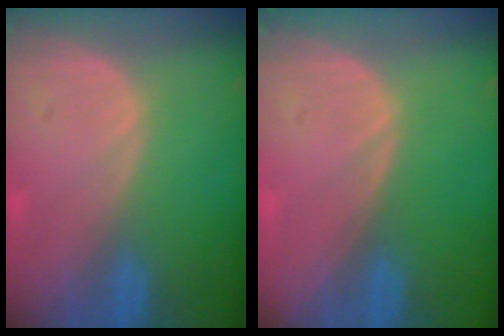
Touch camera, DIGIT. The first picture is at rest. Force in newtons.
{"total": 0.0}